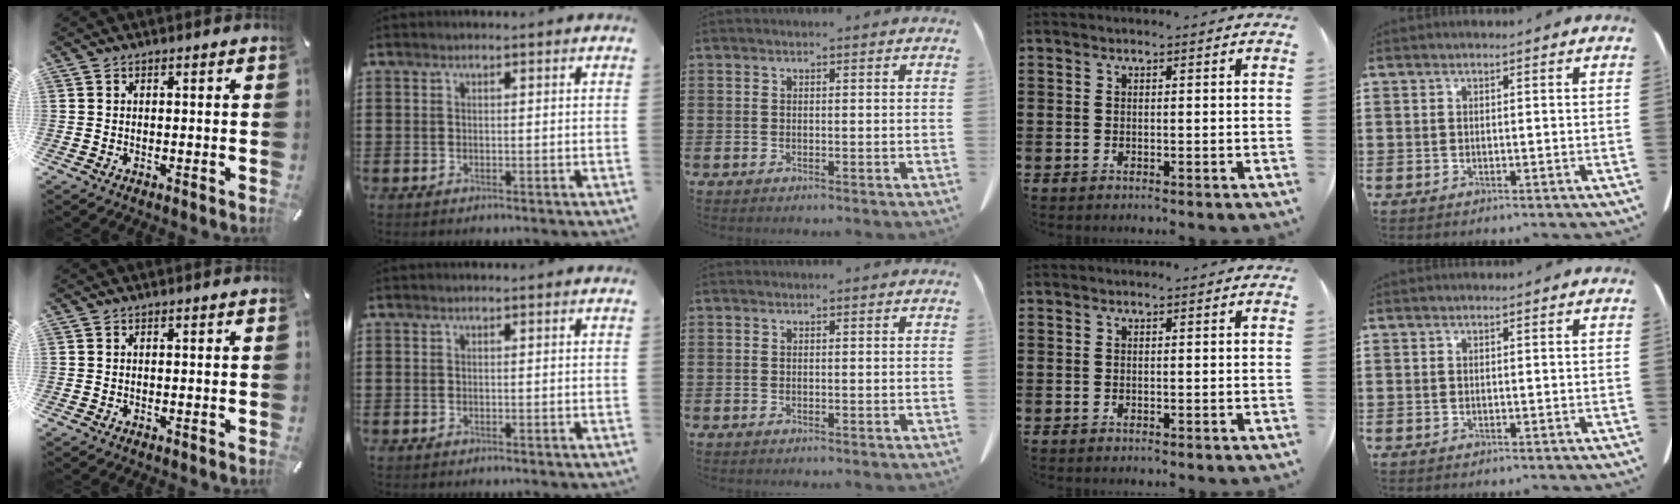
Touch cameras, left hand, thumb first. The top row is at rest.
{}